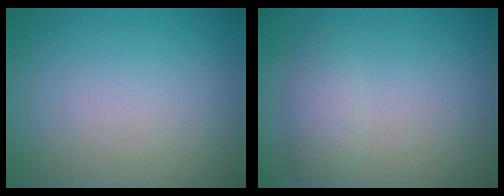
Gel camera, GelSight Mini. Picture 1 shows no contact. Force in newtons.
{"total": 2.0, "press": 2.0, "slide": 0.1}